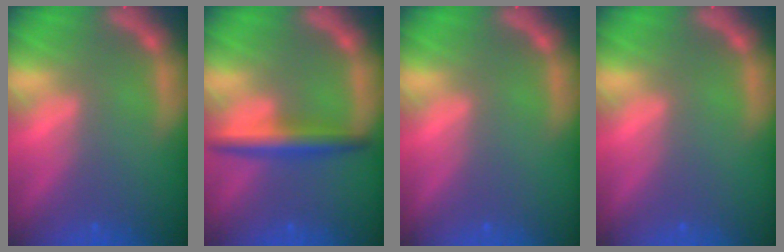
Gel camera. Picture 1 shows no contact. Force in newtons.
{"total": 4.0}
{"total": 0.0}
{"total": 0.0}